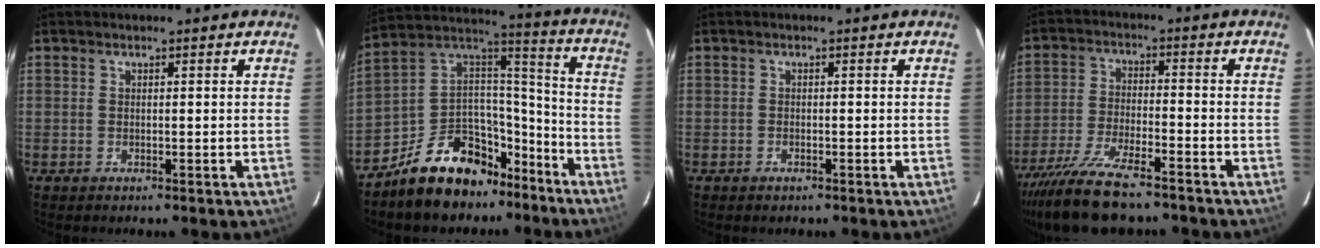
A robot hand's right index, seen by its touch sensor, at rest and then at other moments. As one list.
[{"total": 19.0, "force": [-12.8, 10.8, 8.9], "torque": [-0.188, 0.063, -0.192]}, {"total": 1.0, "force": [-0.7, 0.6, 0.2], "torque": [-0.005, 0.001, -0.011]}, {"total": 15.7, "force": [-12.9, 3.6, 8.2], "torque": [-0.179, -0.038, -0.224]}]